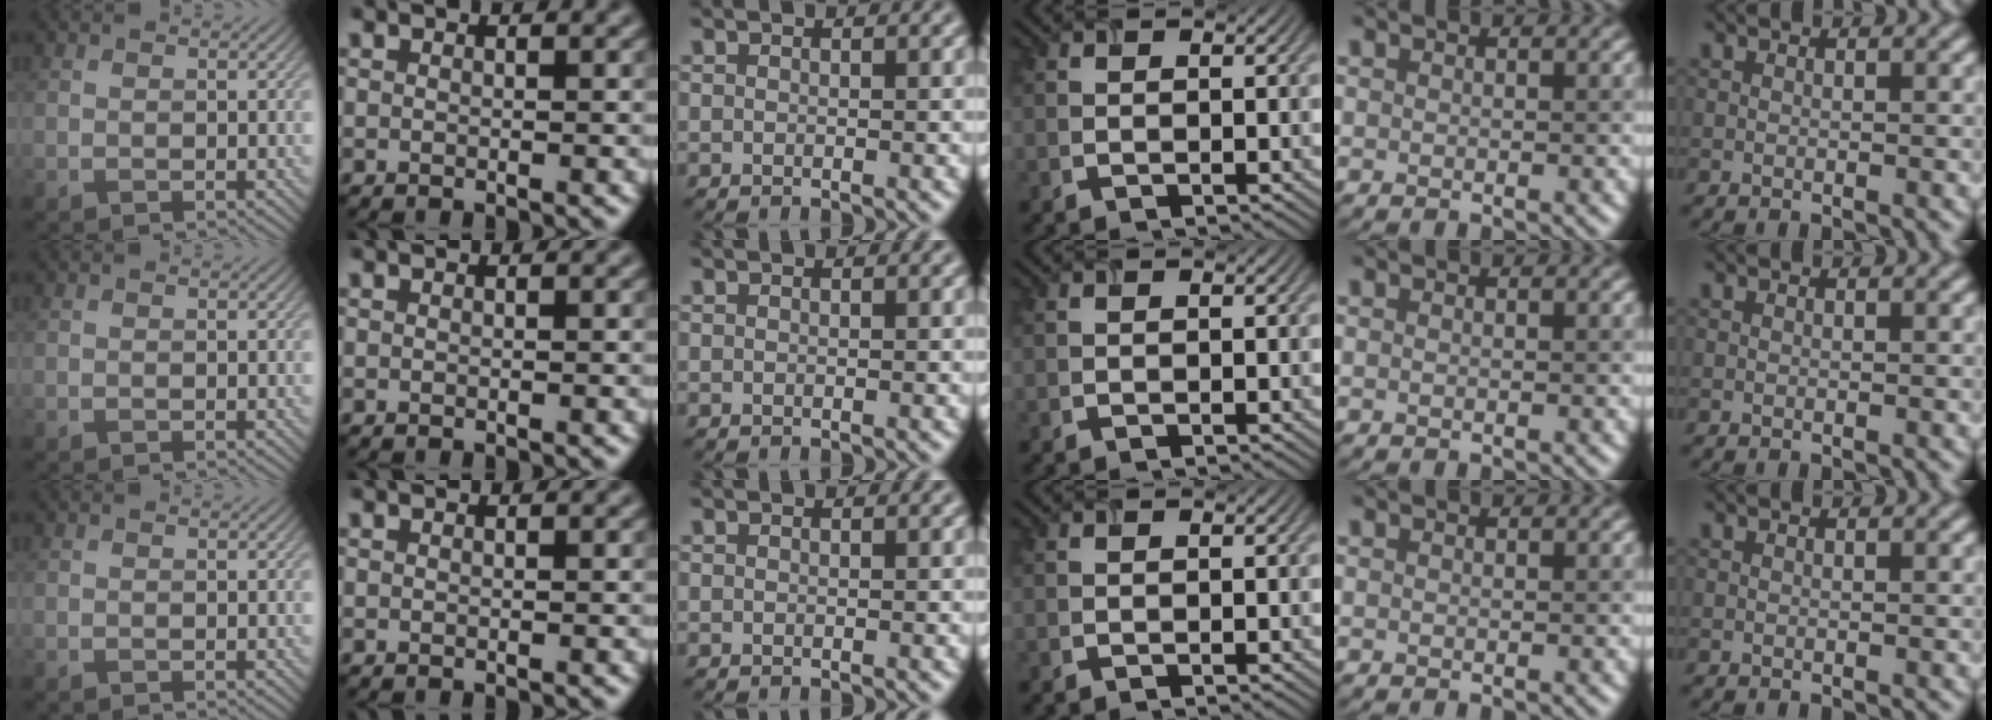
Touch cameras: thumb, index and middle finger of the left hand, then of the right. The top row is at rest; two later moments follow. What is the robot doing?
{"motion": "insert", "object": "airpods case & airpods"}